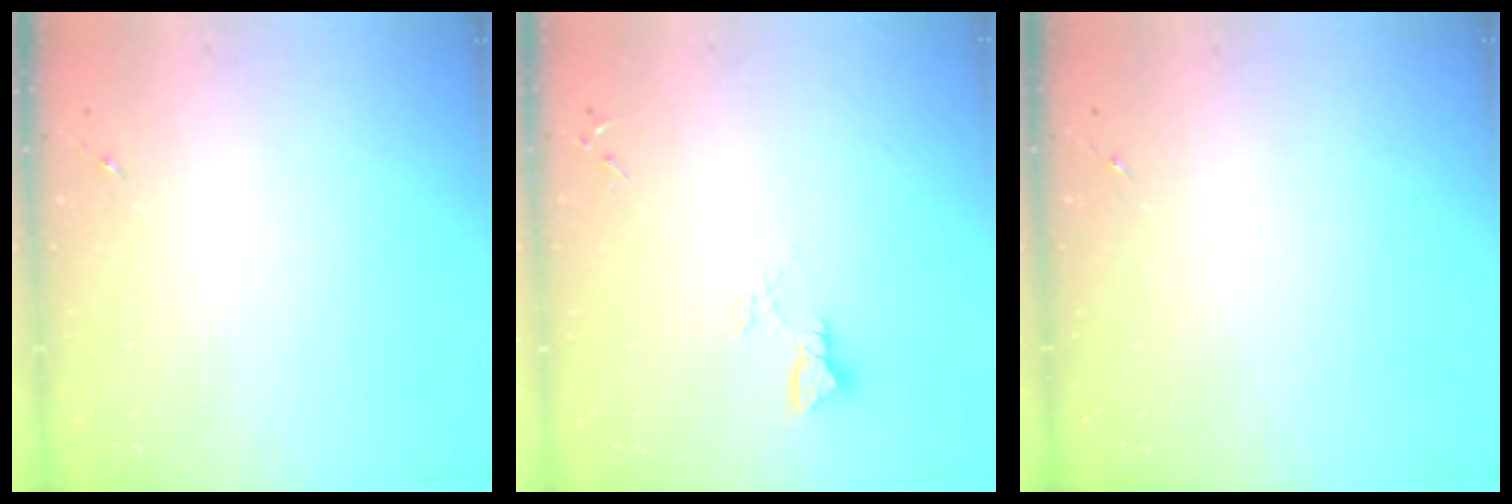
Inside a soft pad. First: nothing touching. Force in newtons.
{"total": 2.8, "press": 2.8, "slide": 0.2}
{"total": 0.0}